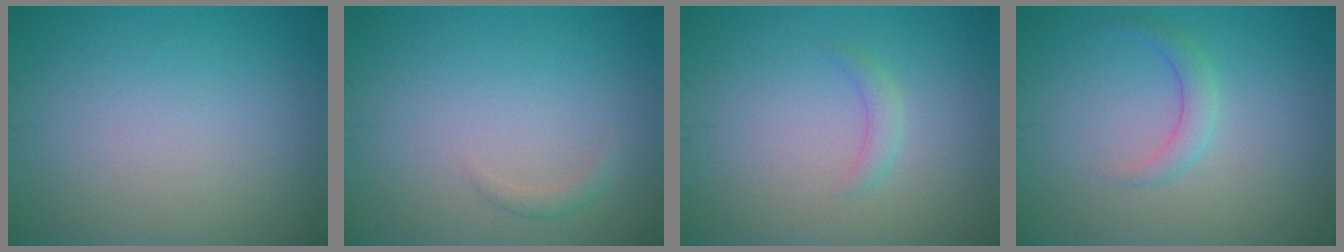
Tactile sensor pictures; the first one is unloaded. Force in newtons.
{"total": 0.9, "press": 0.9, "slide": 0.1}
{"total": 1.2, "press": 1.2, "slide": 0.1}
{"total": 1.7, "press": 1.7, "slide": 0.1}